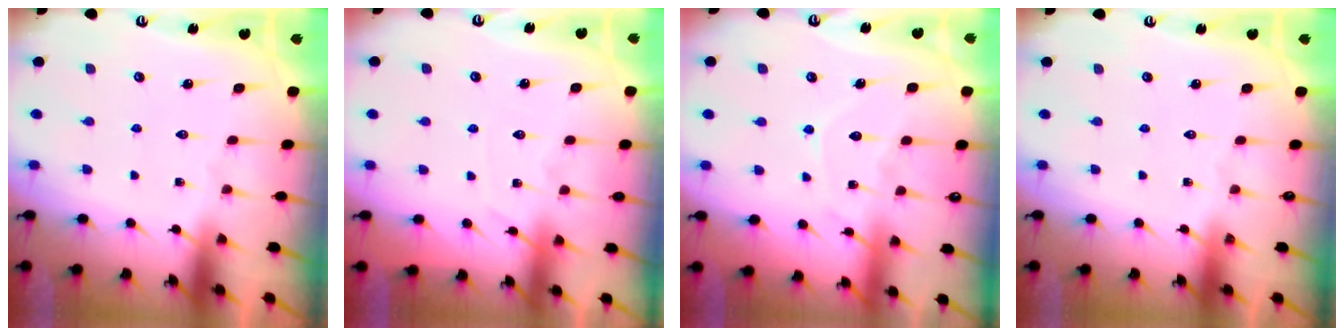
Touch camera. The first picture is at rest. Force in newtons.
{"total": 6.0, "press": 6.0, "slide": 0.8}
{"total": 7.6, "press": 7.5, "slide": 0.8}
{"total": 0.0}